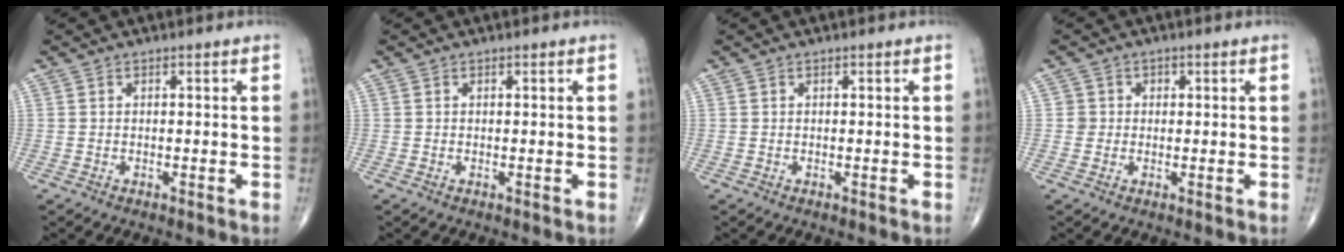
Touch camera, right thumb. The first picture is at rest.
{"total": 0.0}
{"total": 0.0}
{"total": 2.2, "force": [0.1, 2.2, 0.0], "torque": [0.019, 0.007, -0.002]}